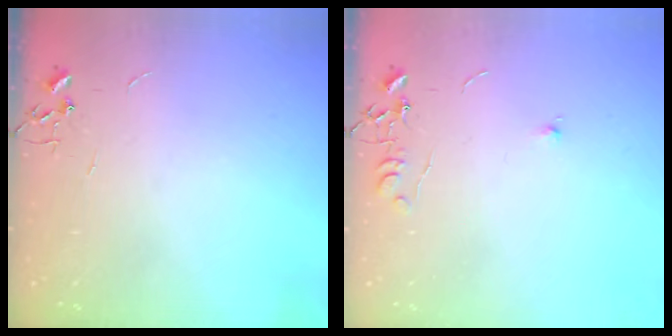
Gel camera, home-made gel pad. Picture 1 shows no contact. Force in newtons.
{"total": 6.0, "press": 5.9, "slide": 0.7}